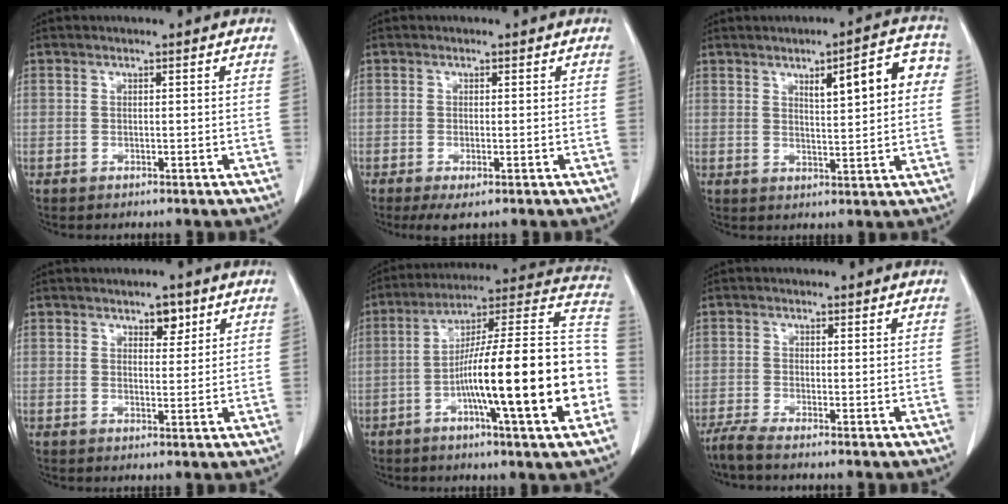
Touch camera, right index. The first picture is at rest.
{"total": 2.9, "force": [-1.5, 0.7, 2.4], "torque": [-0.042, -0.008, -0.020]}
{"total": 9.0, "force": [2.8, 1.9, 8.3], "torque": [-0.111, 0.020, 0.038]}
{"total": 2.9, "force": [1.7, 1.4, 1.8], "torque": [-0.023, 0.001, 0.027]}
{"total": 23.5, "force": [-5.8, 1.1, 22.8], "torque": [-0.294, 0.013, -0.095]}
{"total": 2.5, "force": [-2.1, -0.4, 1.3], "torque": [-0.035, -0.006, -0.047]}